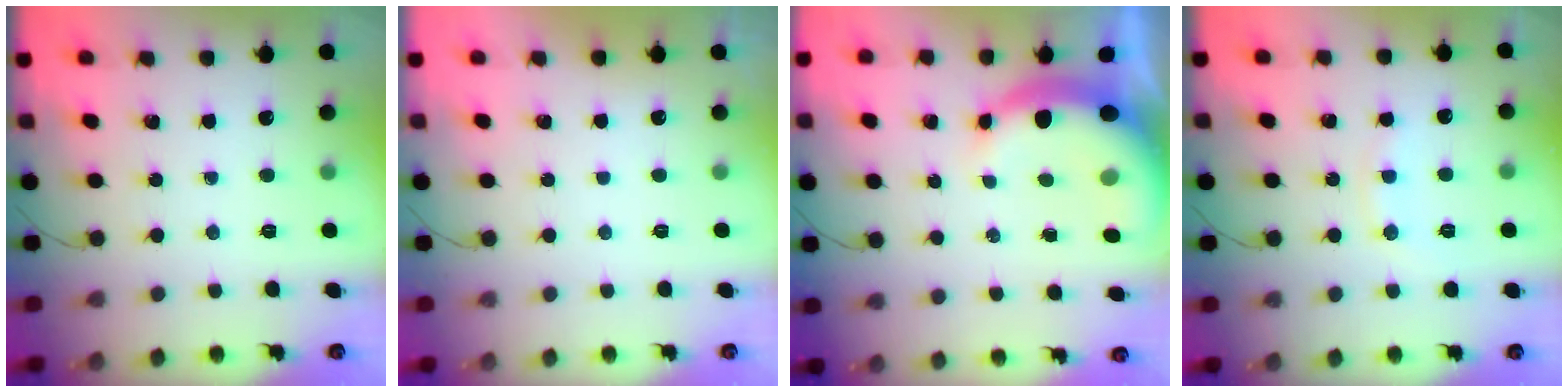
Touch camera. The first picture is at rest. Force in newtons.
{"total": 2.8, "press": 2.8, "slide": 0.1}
{"total": 8.2, "press": 8.0, "slide": 1.6}
{"total": 6.9, "press": 6.8, "slide": 0.9}